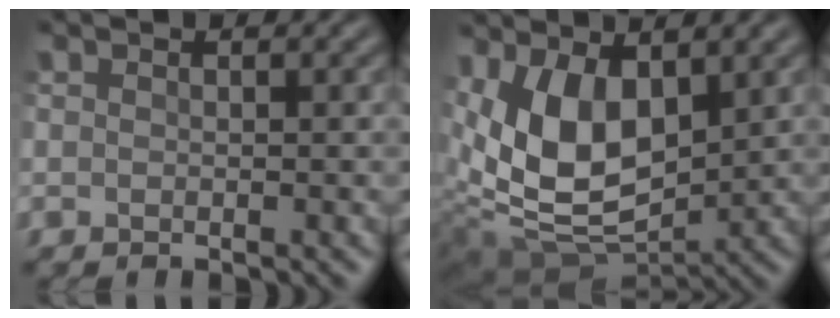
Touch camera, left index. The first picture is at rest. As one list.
[{"total": 9.8, "force": [2.3, 5.5, 7.7], "torque": [-0.160, -0.007, 0.039]}]